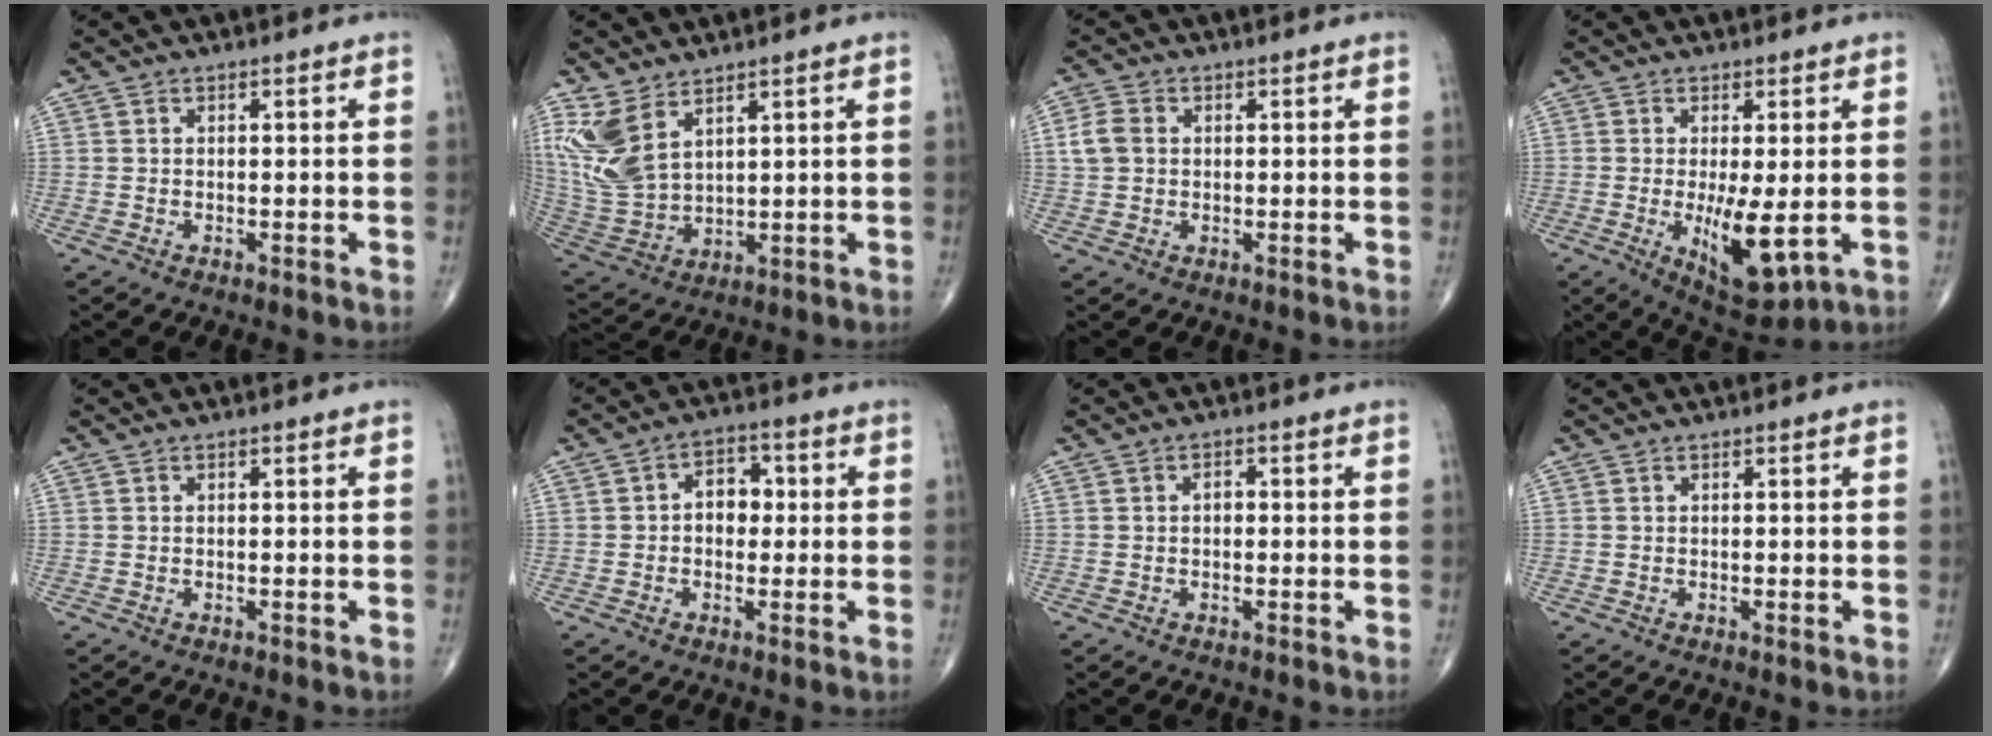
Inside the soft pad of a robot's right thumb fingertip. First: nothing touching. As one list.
[{"total": 10.7, "force": [6.0, 5.8, 6.8], "torque": [-0.147, -0.026, 0.143]}, {"total": 4.2, "force": [0.6, 3.4, 2.5], "torque": [-0.050, 0.008, 0.007]}, {"total": 9.7, "force": [-1.5, 3.2, 9.0], "torque": [-0.142, -0.028, -0.013]}, {"total": 0.0}, {"total": 5.8, "force": [0.3, 4.2, 4.0], "torque": [-0.036, 0.014, -0.004]}, {"total": 1.5, "force": [0.0, 1.0, 1.0], "torque": [-0.014, 0.005, -0.002]}, {"total": 0.0}]